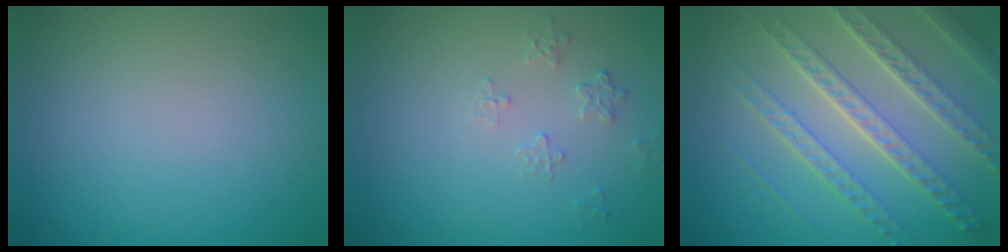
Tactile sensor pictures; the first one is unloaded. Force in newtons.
{"total": 1.2, "press": 0.8, "slide": 0.9}
{"total": 7.2, "press": 5.2, "slide": 5.1}